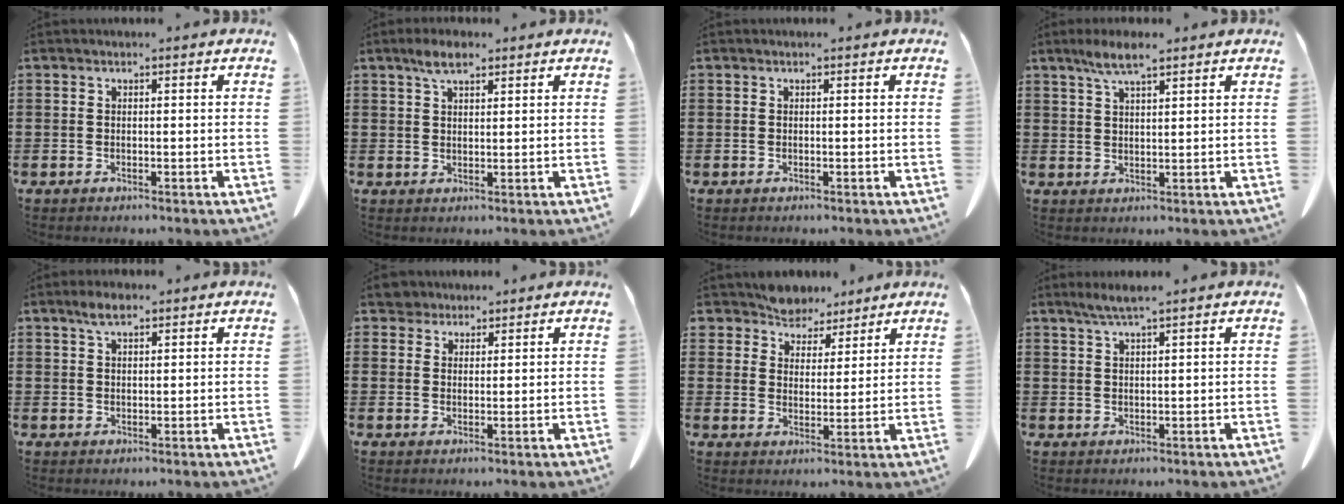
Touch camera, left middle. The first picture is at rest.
{"total": 4.1, "force": [2.7, 1.5, 2.8], "torque": [-0.059, 0.006, 0.049]}
{"total": 0.0}
{"total": 4.7, "force": [3.1, 0.8, 3.4], "torque": [-0.072, 0.003, 0.053]}
{"total": 2.9, "force": [1.9, 1.0, 2.0], "torque": [-0.043, 0.005, 0.035]}
{"total": 3.0, "force": [2.8, 1.2, 0.3], "torque": [-0.015, 0.002, 0.054]}
{"total": 5.2, "force": [4.8, 1.8, -0.2], "torque": [-0.024, -0.023, 0.087]}
{"total": 2.6, "force": [1.9, -0.2, 1.8], "torque": [-0.037, 0.001, 0.034]}